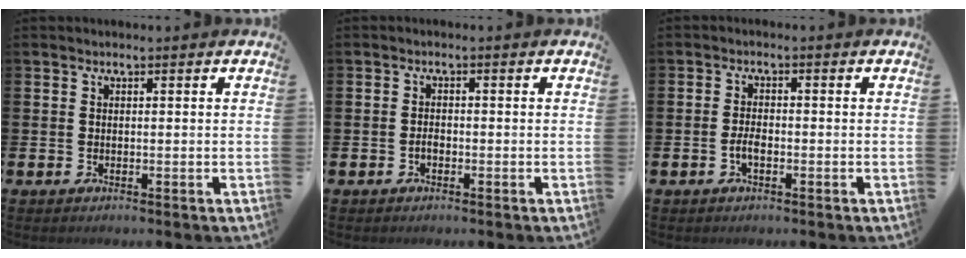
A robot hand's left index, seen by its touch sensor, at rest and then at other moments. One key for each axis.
{"total": 1.2, "fx": -0.5, "fy": 0.7, "fz": 0.8, "tx": -0.014, "ty": 0.001, "tz": -0.011}
{"total": 2.2, "fx": -0.7, "fy": 1.0, "fz": 1.8, "tx": -0.033, "ty": 0.001, "tz": -0.014}